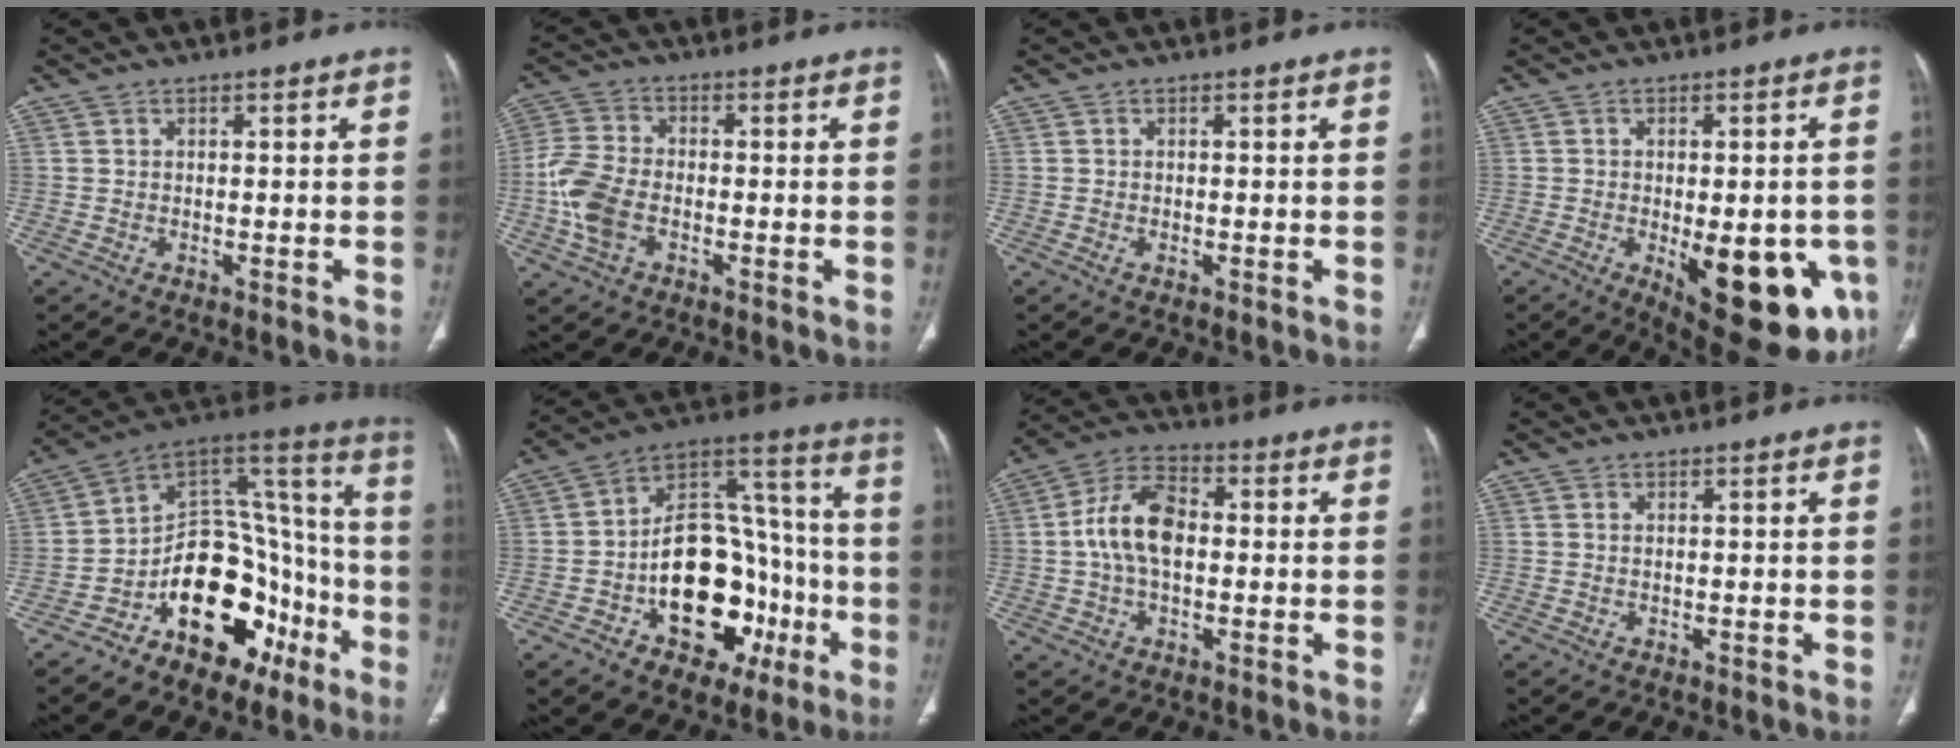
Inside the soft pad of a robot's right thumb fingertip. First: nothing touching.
{"total": 9.0, "force": [-2.3, 5.6, 6.6], "torque": [-0.150, 0.011, -0.051]}
{"total": 0.6, "force": [-0.2, 0.3, 0.5], "torque": [-0.013, 0.000, -0.004]}
{"total": 20.2, "force": [-6.3, 8.6, 17.1], "torque": [-0.160, -0.012, -0.060]}
{"total": 24.1, "force": [-10.8, 14.7, 15.7], "torque": [-0.180, 0.116, -0.160]}
{"total": 24.3, "force": [-7.0, 15.3, 17.5], "torque": [-0.219, 0.061, -0.094]}
{"total": 10.7, "force": [0.1, 6.3, 8.7], "torque": [-0.166, 0.026, -0.005]}
{"total": 0.0}